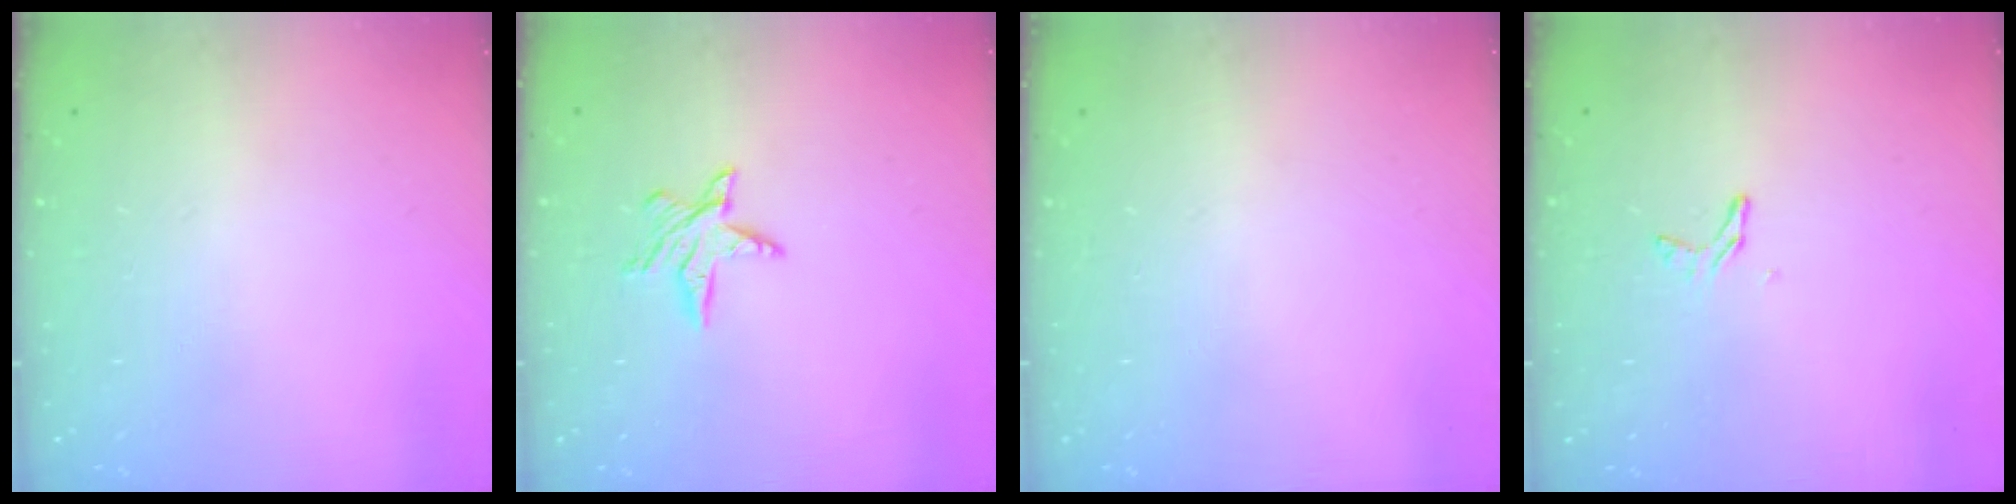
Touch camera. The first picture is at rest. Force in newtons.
{"total": 5.6, "press": 5.6, "slide": 0.4}
{"total": 0.0}
{"total": 3.8, "press": 3.8, "slide": 0.2}